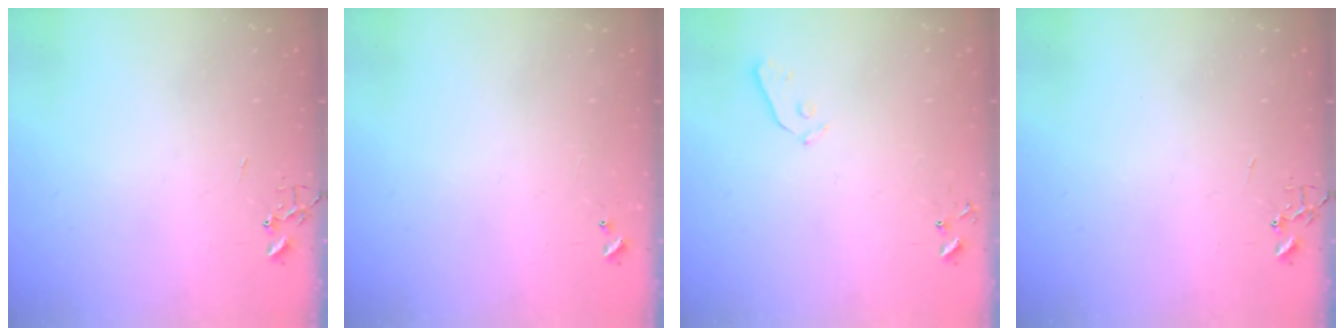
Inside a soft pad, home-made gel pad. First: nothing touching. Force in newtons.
{"total": 4.1, "press": 4.1, "slide": 0.5}
{"total": 4.0, "press": 4.0, "slide": 0.5}
{"total": 0.0}